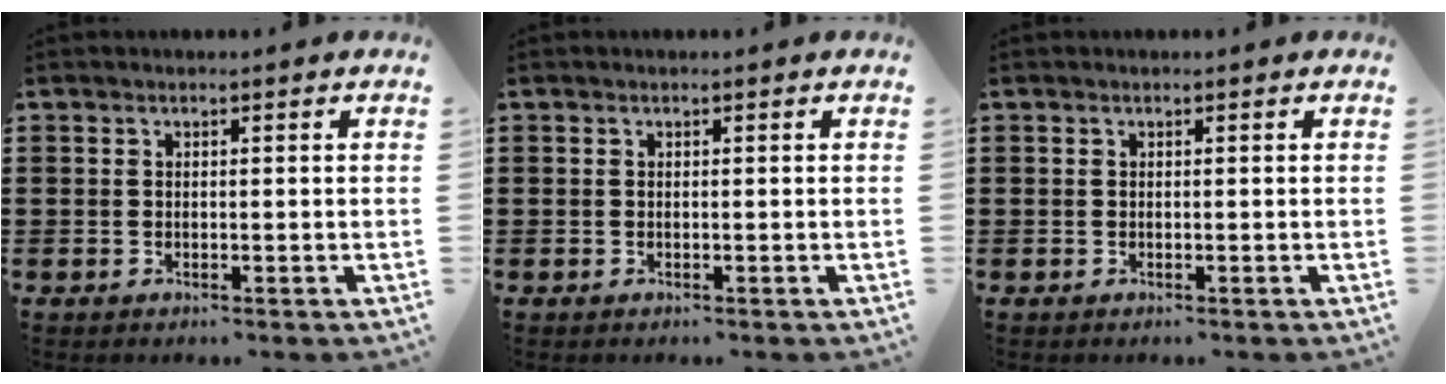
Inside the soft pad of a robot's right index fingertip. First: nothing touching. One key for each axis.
{"total": 0.0}
{"total": 0.0}